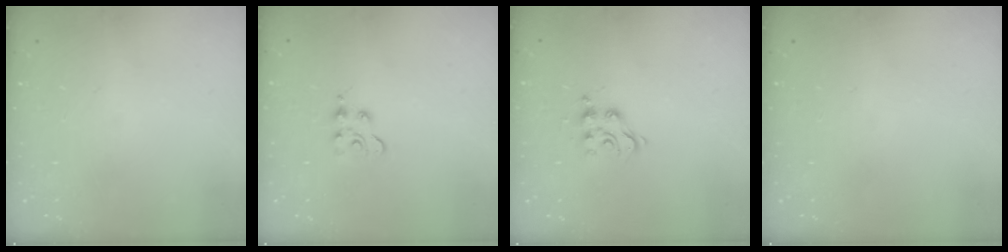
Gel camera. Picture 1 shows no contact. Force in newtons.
{"total": 3.0, "press": 3.0, "slide": 0.5}
{"total": 6.7, "press": 6.7, "slide": 0.5}
{"total": 0.0}